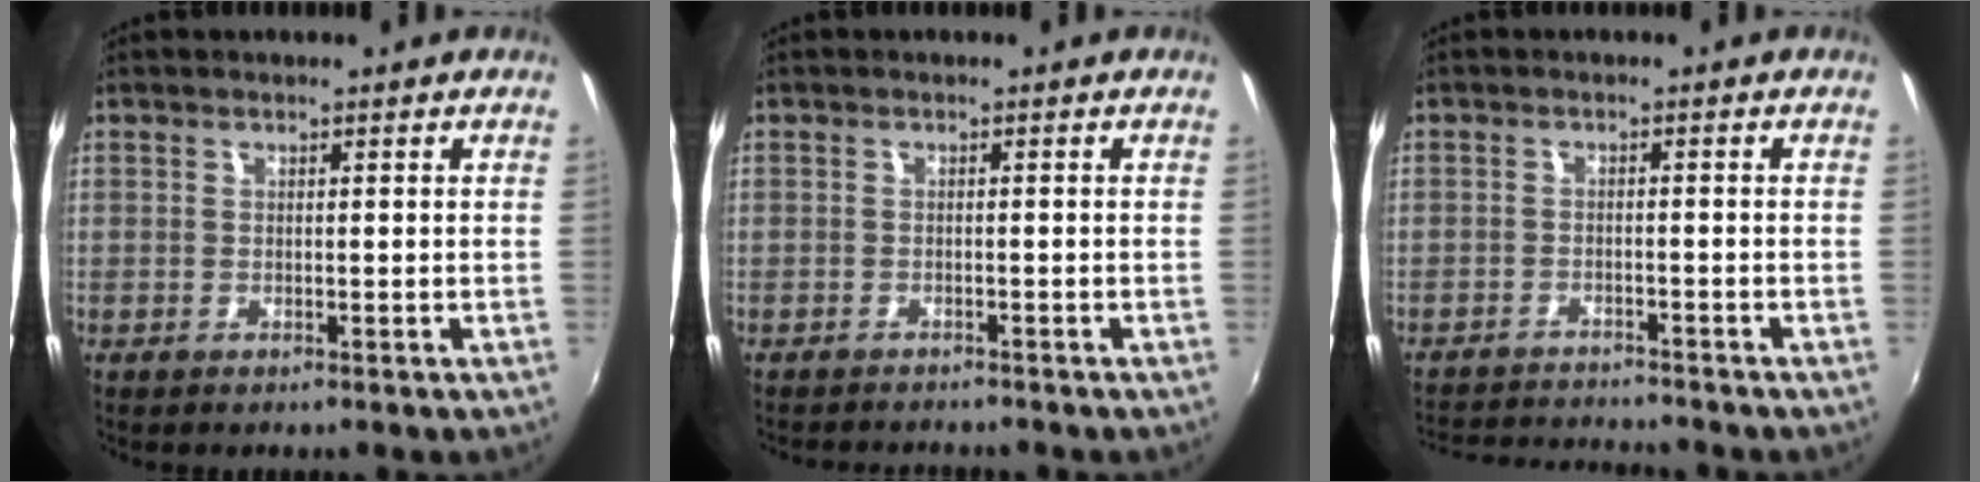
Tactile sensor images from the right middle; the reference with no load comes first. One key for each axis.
{"total": 3.2, "fx": -3.0, "fy": 0.4, "fz": 0.7, "tx": -0.024, "ty": -0.012, "tz": -0.047}
{"total": 9.1, "fx": -8.7, "fy": 0.9, "fz": 2.4, "tx": -0.068, "ty": -0.001, "tz": -0.138}